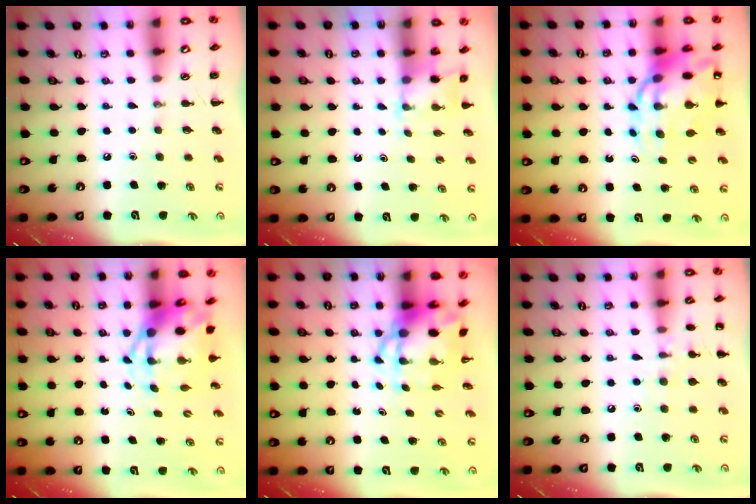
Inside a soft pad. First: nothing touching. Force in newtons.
{"total": 2.3, "press": 2.2, "slide": 0.7}
{"total": 14.2, "press": 13.6, "slide": 3.8}
{"total": 4.6, "press": 4.5, "slide": 1.2}
{"total": 6.0, "press": 5.8, "slide": 1.6}
{"total": 7.7, "press": 7.5, "slide": 2.1}